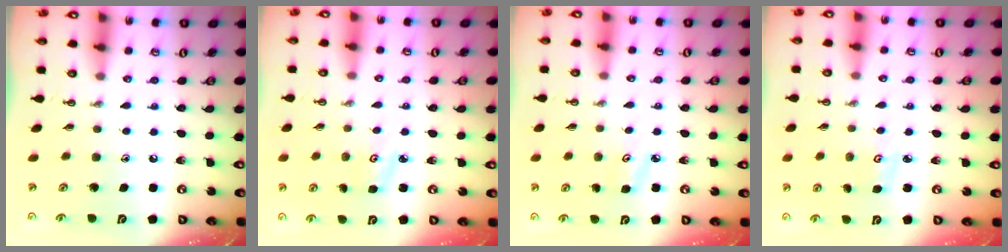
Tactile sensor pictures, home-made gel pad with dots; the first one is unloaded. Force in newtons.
{"total": 3.0, "press": 3.0, "slide": 0.3}
{"total": 4.7, "press": 4.7, "slide": 0.6}
{"total": 2.8, "press": 2.7, "slide": 0.4}